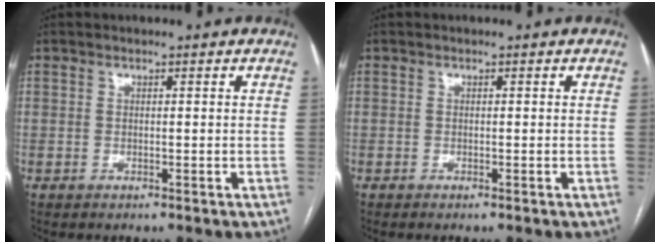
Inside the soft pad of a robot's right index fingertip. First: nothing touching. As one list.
[{"total": 0.0}]